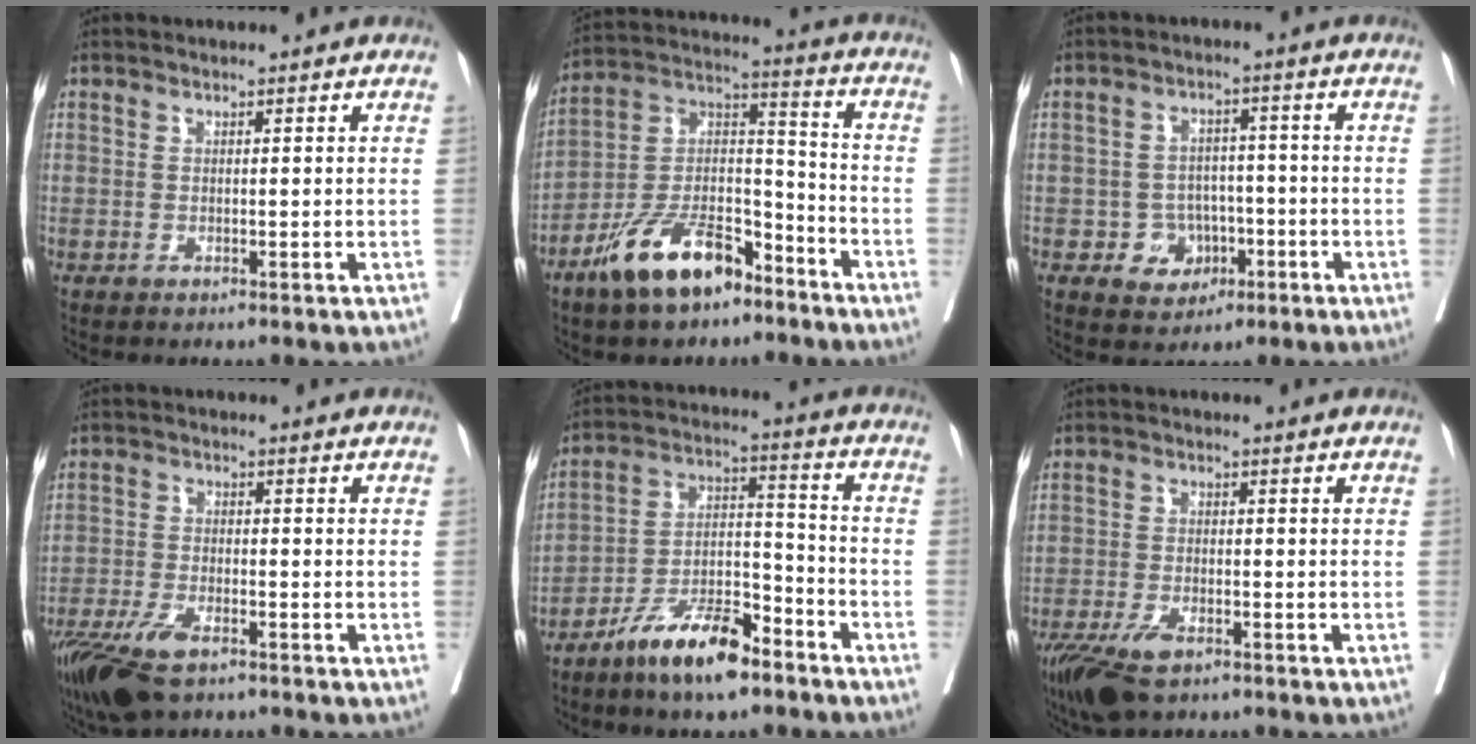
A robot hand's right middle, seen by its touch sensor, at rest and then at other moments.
{"total": 13.8, "force": [-9.4, 5.5, 8.4], "torque": [-0.159, 0.015, -0.174]}
{"total": 5.5, "force": [-2.1, 4.7, 1.8], "torque": [-0.018, 0.012, -0.023]}
{"total": 9.2, "force": [-6.4, 3.0, 5.9], "torque": [-0.111, -0.017, -0.115]}
{"total": 11.9, "force": [-8.6, 3.0, 7.7], "torque": [-0.140, 0.004, -0.159]}
{"total": 7.4, "force": [-5.0, 2.7, 4.7], "torque": [-0.088, -0.012, -0.091]}